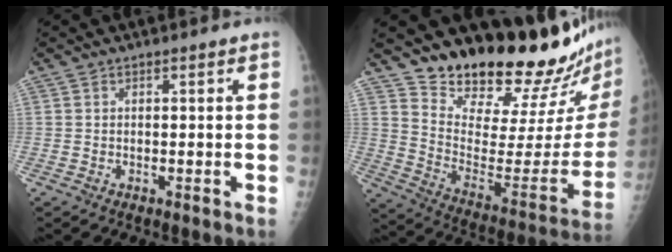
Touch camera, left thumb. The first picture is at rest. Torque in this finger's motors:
{"motor_torque": [0.76, 0.35, 0.62, -2.15, 0.07]}